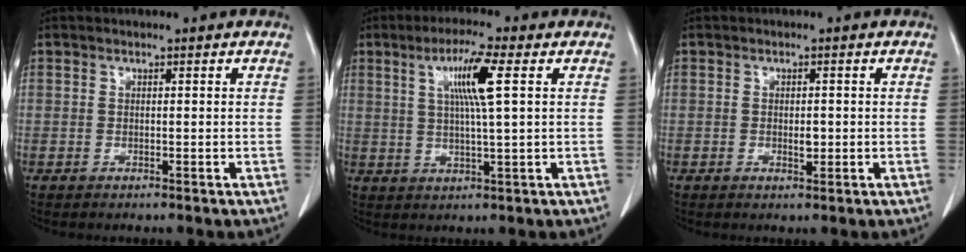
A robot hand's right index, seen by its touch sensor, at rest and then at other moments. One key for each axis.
{"total": 7.4, "fx": 2.3, "fy": -0.4, "fz": 7.0, "tx": -0.131, "ty": 0.003, "tz": 0.042}
{"total": 1.4, "fx": -0.1, "fy": 0.7, "fz": 1.3, "tx": -0.017, "ty": 0.001, "tz": 0.003}